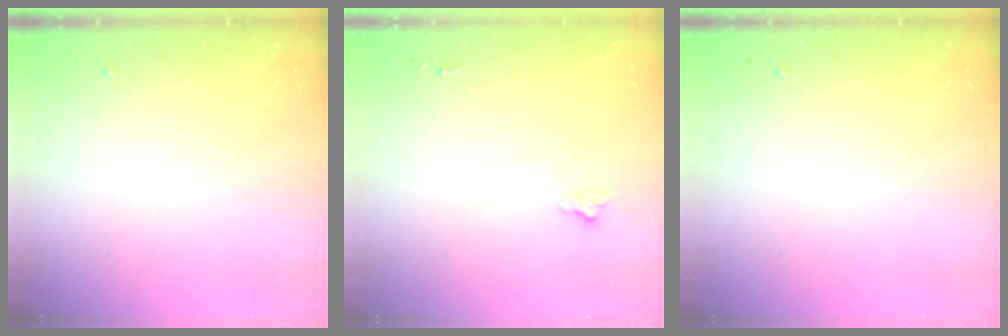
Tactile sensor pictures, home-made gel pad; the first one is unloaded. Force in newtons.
{"total": 2.6, "press": 2.5, "slide": 0.3}
{"total": 0.0}